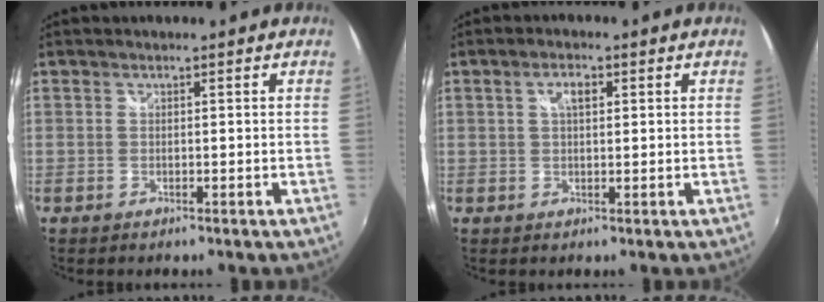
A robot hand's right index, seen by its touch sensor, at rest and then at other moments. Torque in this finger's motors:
{"motor_torque": [0.10, -0.01, 0.08, 0.05]}